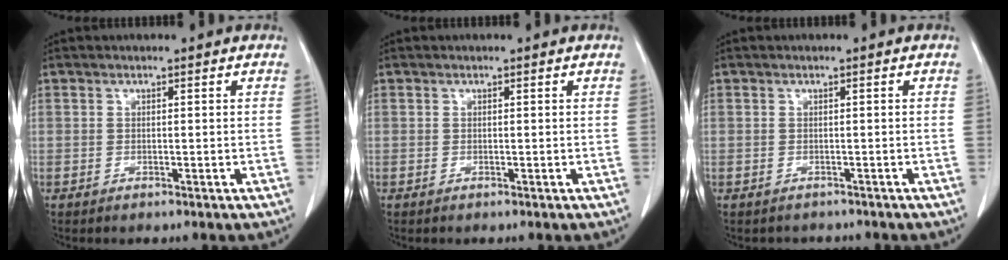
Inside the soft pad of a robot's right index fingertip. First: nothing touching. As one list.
[{"total": 0.0}, {"total": 2.0, "force": [-1.7, 1.1, -0.2], "torque": [-0.002, 0.002, -0.027]}]